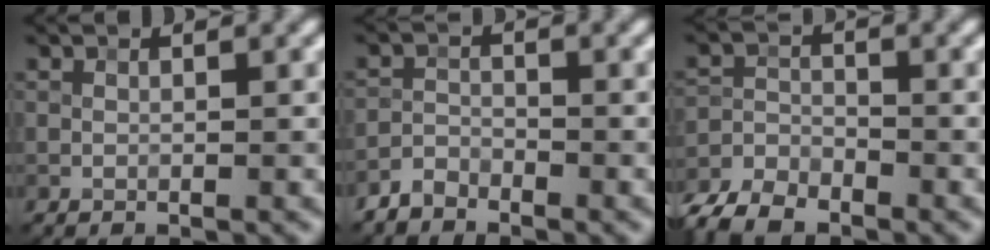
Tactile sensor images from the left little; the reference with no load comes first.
{"total": 1.8, "force": [-1.7, 0.6, 0.0], "torque": [0.007, 0.004, -0.037]}
{"total": 4.9, "force": [-4.1, 2.0, 1.7], "torque": [-0.029, -0.011, -0.088]}